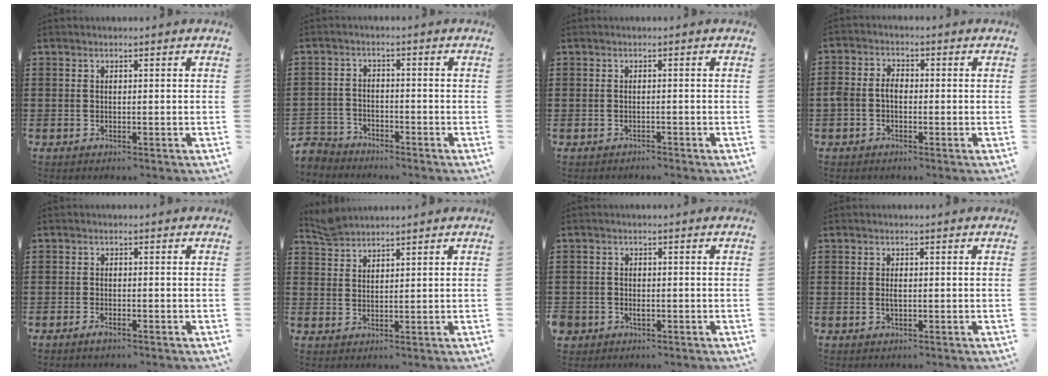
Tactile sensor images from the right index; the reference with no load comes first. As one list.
[{"total": 3.2, "force": [-3.1, 0.9, -0.4], "torque": [-0.010, -0.004, -0.071]}, {"total": 0.7, "force": [-0.7, 0.1, -0.1], "torque": [0.000, 0.001, -0.016]}, {"total": 3.0, "force": [-0.7, 2.1, 2.0], "torque": [-0.062, -0.002, -0.021]}, {"total": 1.2, "force": [-1.0, 0.3, 0.6], "torque": [-0.013, -0.005, -0.018]}, {"total": 2.8, "force": [2.7, 0.5, 0.2], "torque": [-0.012, 0.000, 0.054]}, {"total": 1.2, "force": [-0.7, 1.0, 0.2], "torque": [-0.007, 0.001, -0.016]}, {"total": 1.2, "force": [-0.1, 0.5, 1.1], "torque": [-0.021, 0.003, -0.002]}]